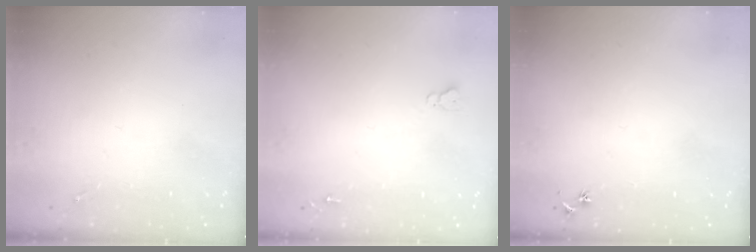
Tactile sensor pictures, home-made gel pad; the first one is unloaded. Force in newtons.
{"total": 3.8, "press": 3.8, "slide": 0.3}
{"total": 3.0, "press": 2.9, "slide": 0.4}